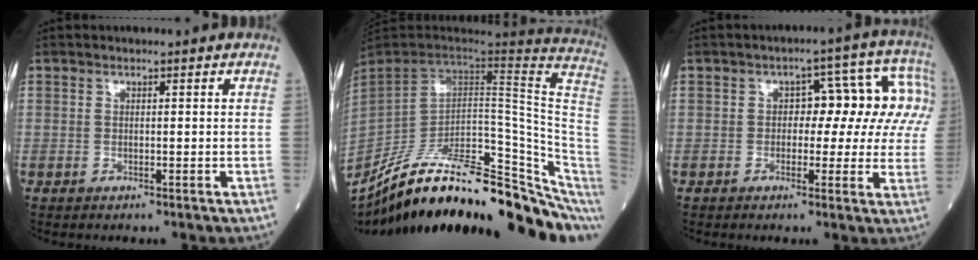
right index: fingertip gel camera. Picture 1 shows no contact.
{"total": 30.9, "force": [-22.7, 6.1, 20.0], "torque": [-0.234, -0.012, -0.335]}
{"total": 10.5, "force": [1.3, 5.1, 9.0], "torque": [-0.092, 0.048, 0.013]}